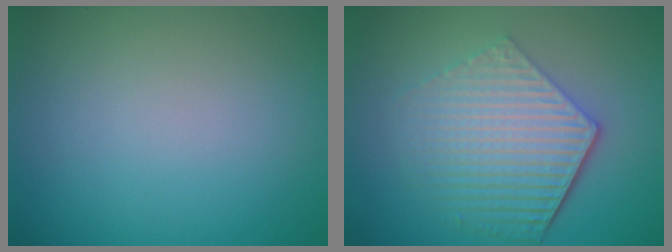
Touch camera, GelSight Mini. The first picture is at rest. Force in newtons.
{"total": 6.2, "press": 4.6, "slide": 4.2}